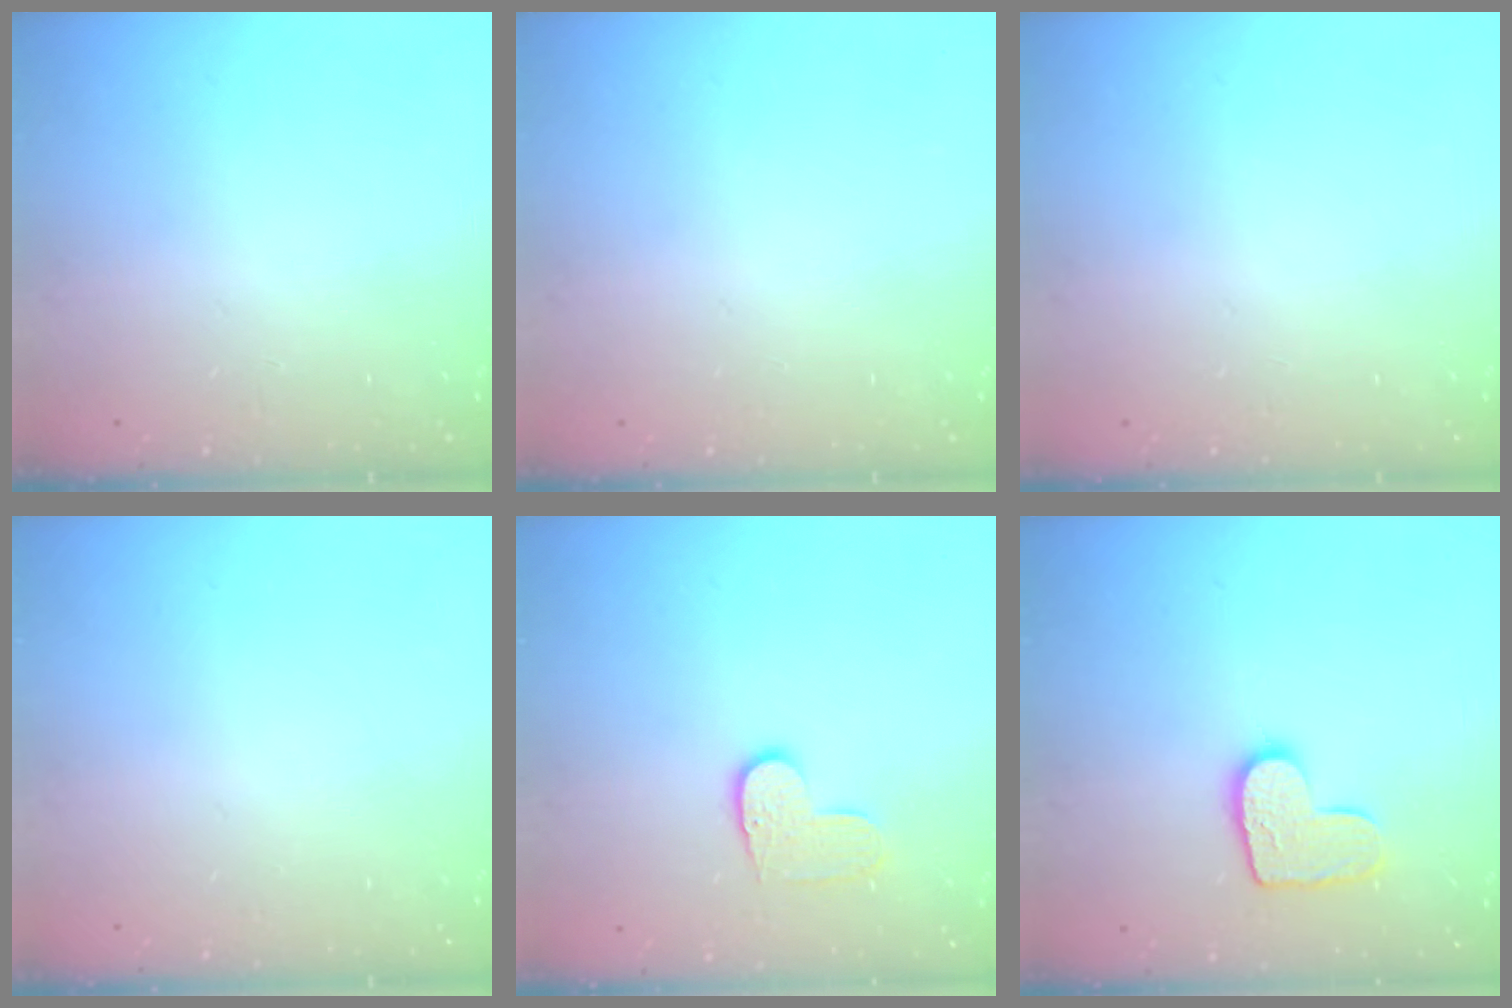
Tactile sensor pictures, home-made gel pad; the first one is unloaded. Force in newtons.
{"total": 0.0}
{"total": 0.0}
{"total": 0.0}
{"total": 6.1, "press": 6.1, "slide": 0.4}
{"total": 10.3, "press": 10.2, "slide": 0.6}